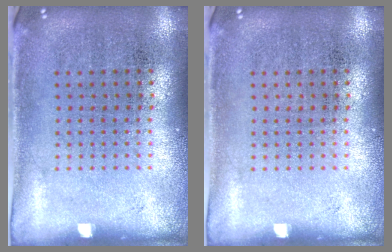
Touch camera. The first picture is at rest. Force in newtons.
{"total": 0.0}